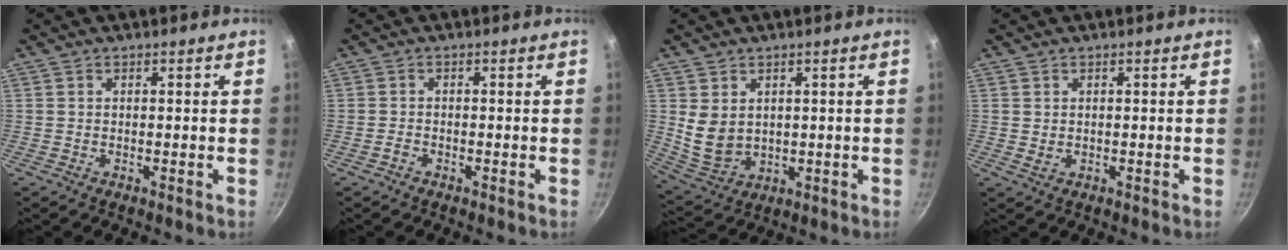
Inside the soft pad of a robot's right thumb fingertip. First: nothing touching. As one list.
[{"total": 1.0, "force": [-0.8, 0.5, 0.4], "torque": [-0.017, 0.008, -0.020]}, {"total": 7.3, "force": [1.5, 5.4, 4.6], "torque": [-0.073, -0.018, 0.050]}, {"total": 1.0, "force": [0.2, 0.7, 0.7], "torque": [-0.010, -0.002, 0.006]}]